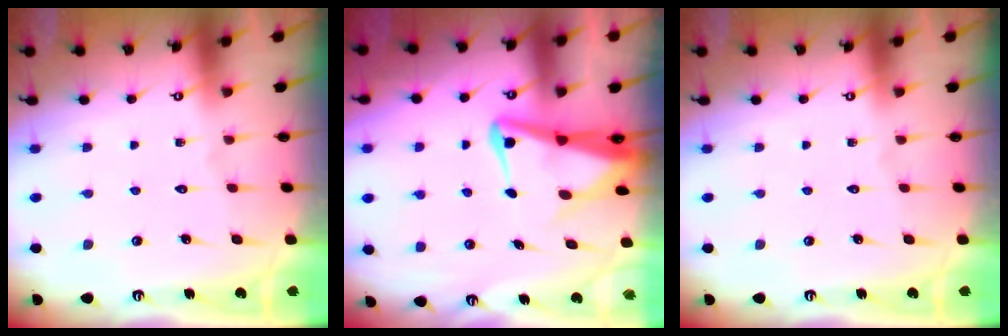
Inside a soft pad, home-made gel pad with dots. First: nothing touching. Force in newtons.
{"total": 5.8, "press": 5.8, "slide": 0.5}
{"total": 0.0}